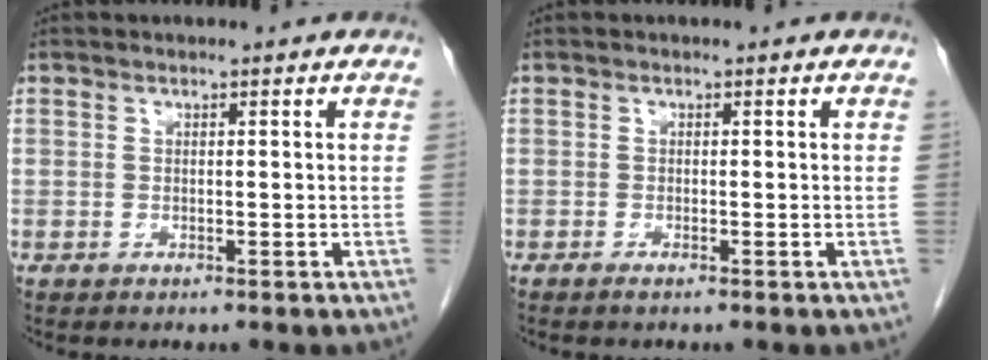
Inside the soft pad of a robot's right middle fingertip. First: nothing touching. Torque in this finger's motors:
{"motor_torque": [0.00, -0.03, 0.01, -0.01]}